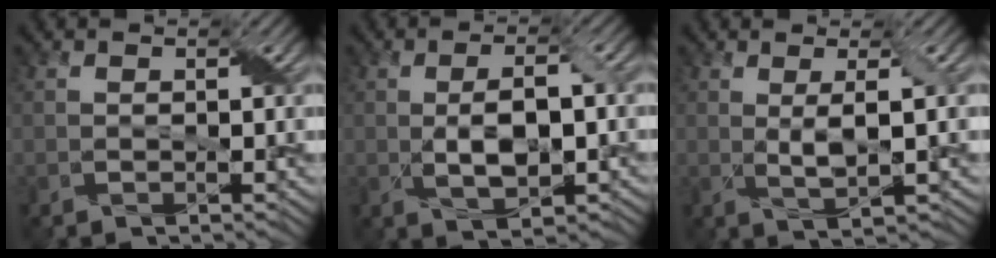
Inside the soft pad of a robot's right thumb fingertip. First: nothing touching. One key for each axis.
{"total": 5.8, "fx": -0.5, "fy": 2.6, "fz": 5.1, "tx": -0.095, "ty": 0.002, "tz": -0.007}
{"total": 3.5, "fx": 0.6, "fy": 0.5, "fz": 3.4, "tx": -0.075, "ty": 0.003, "tz": 0.015}